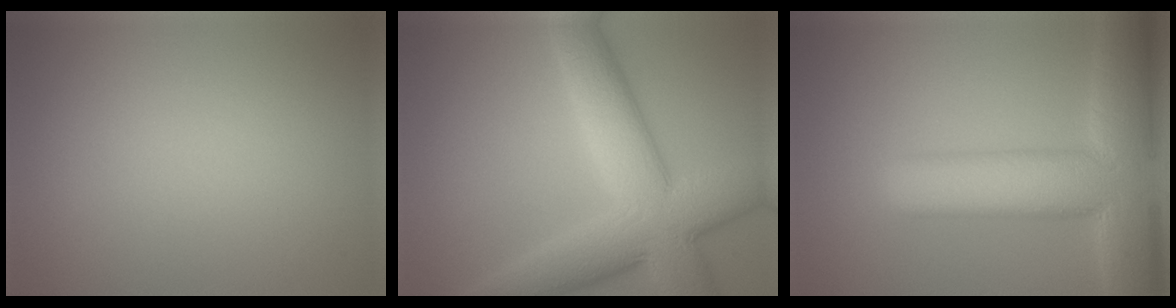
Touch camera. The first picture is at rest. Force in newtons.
{"total": 10.5, "press": 10.5, "slide": 0.3}
{"total": 11.5, "press": 11.4, "slide": 0.7}